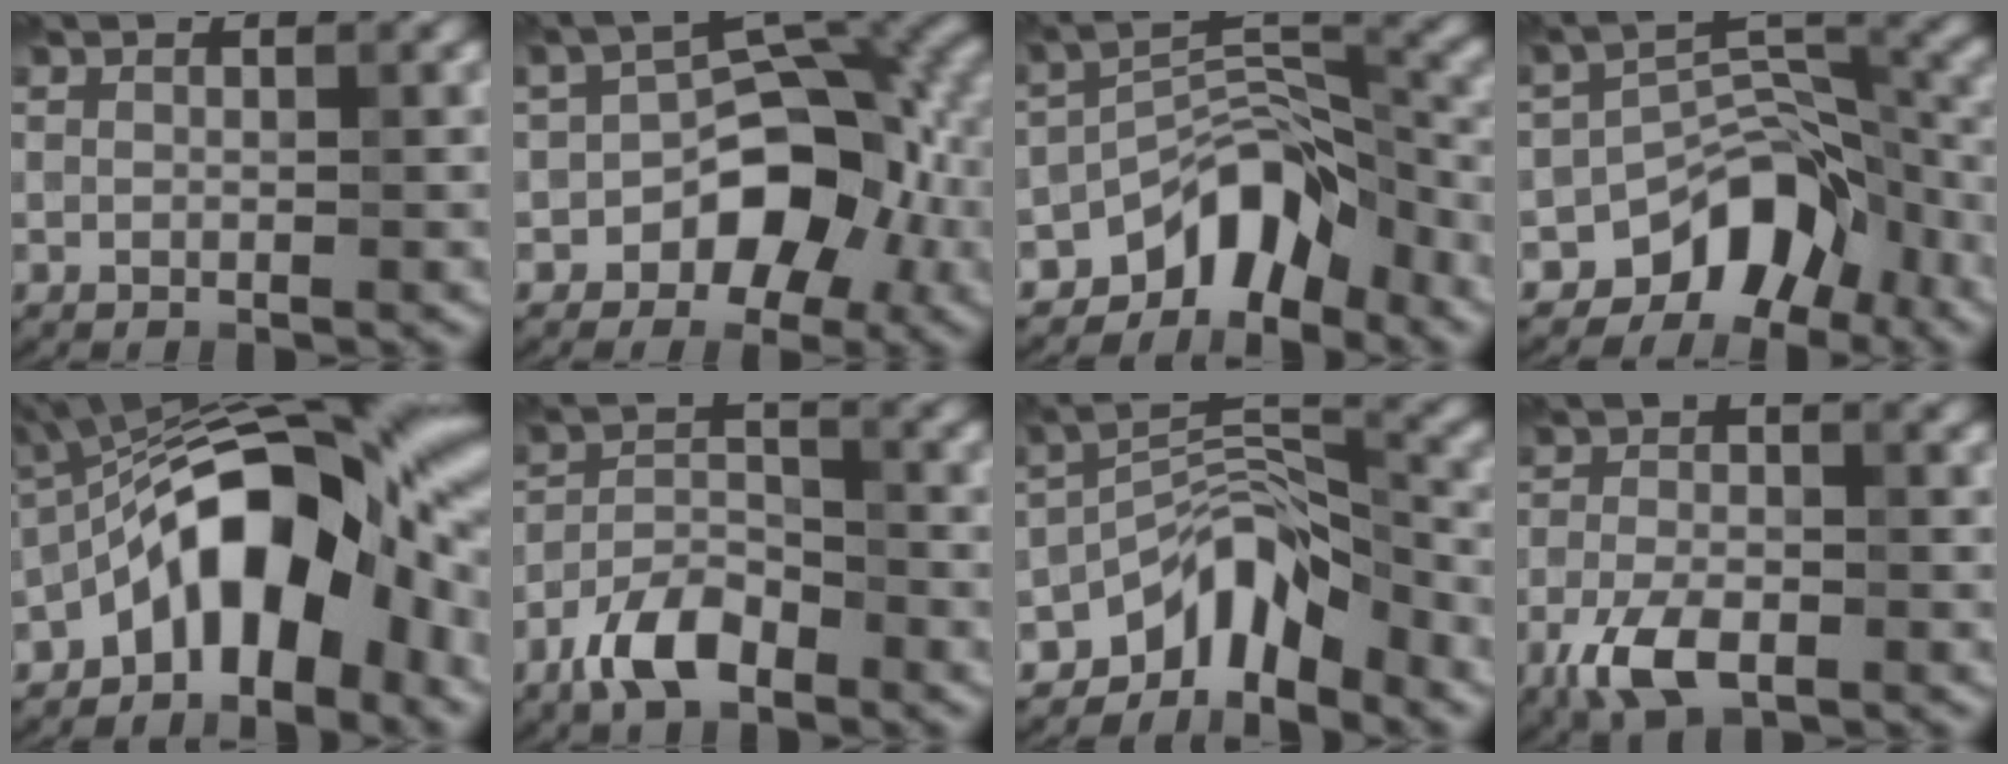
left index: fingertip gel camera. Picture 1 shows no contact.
{"total": 8.4, "force": [-2.9, 5.1, 6.0], "torque": [-0.072, 0.012, -0.054]}
{"total": 7.4, "force": [-5.1, 3.6, 4.0], "torque": [-0.043, 0.009, -0.097]}
{"total": 7.1, "force": [-4.7, 4.0, 3.5], "torque": [-0.029, 0.005, -0.084]}
{"total": 12.8, "force": [-4.1, 5.3, 10.9], "torque": [-0.159, 0.026, -0.078]}
{"total": 5.2, "force": [-3.6, 2.0, 3.2], "torque": [-0.056, 0.008, -0.074]}
{"total": 6.7, "force": [-4.7, 3.0, 3.7], "torque": [-0.044, 0.008, -0.092]}
{"total": 5.2, "force": [-2.7, 2.3, 3.8], "torque": [-0.085, -0.005, -0.055]}